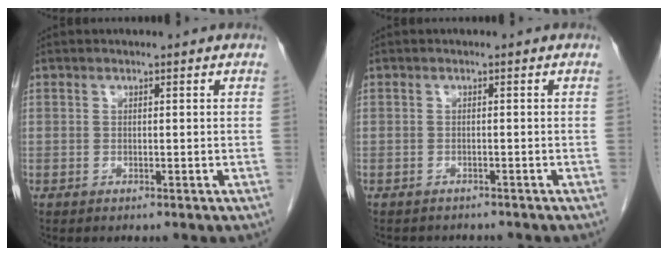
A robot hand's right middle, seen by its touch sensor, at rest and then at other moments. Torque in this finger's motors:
{"motor_torque": [0.07, -0.07, 0.00, 0.00]}